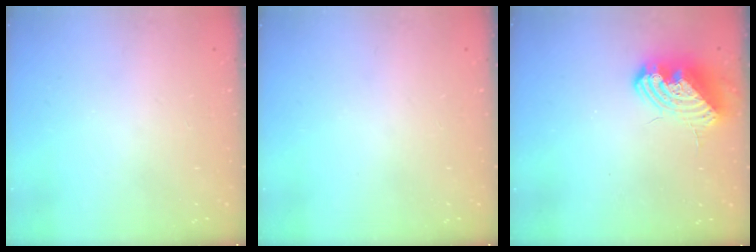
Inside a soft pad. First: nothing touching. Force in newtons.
{"total": 0.0}
{"total": 12.0, "press": 11.9, "slide": 1.2}